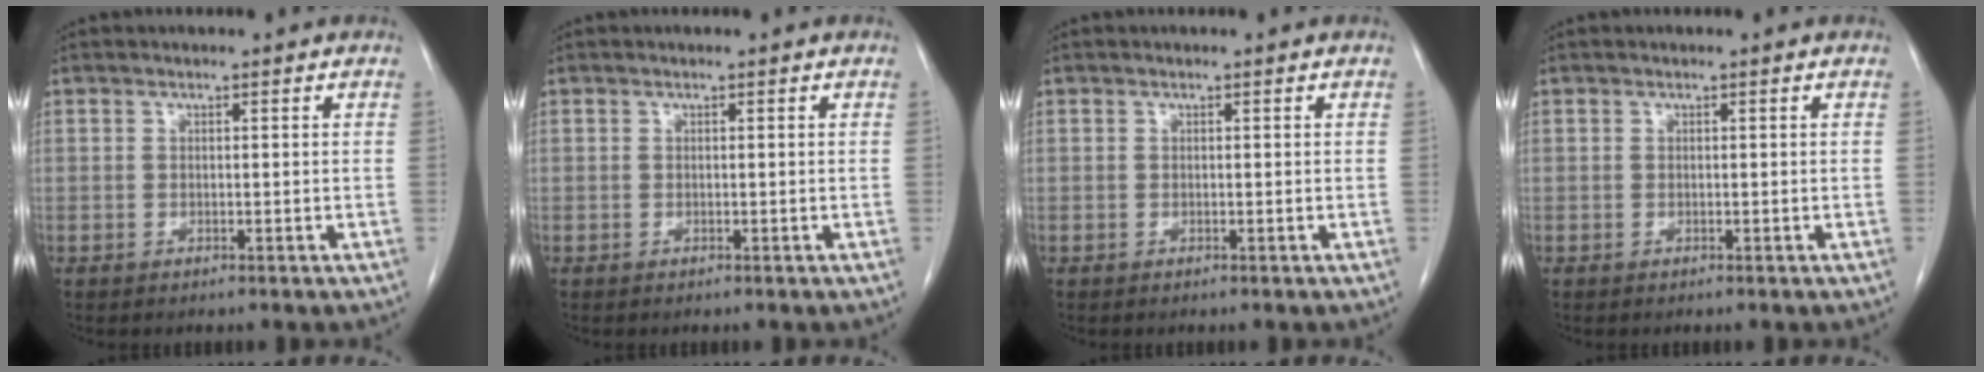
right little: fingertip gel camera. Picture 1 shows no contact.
{"total": 0.0}
{"total": 0.0}
{"total": 0.0}